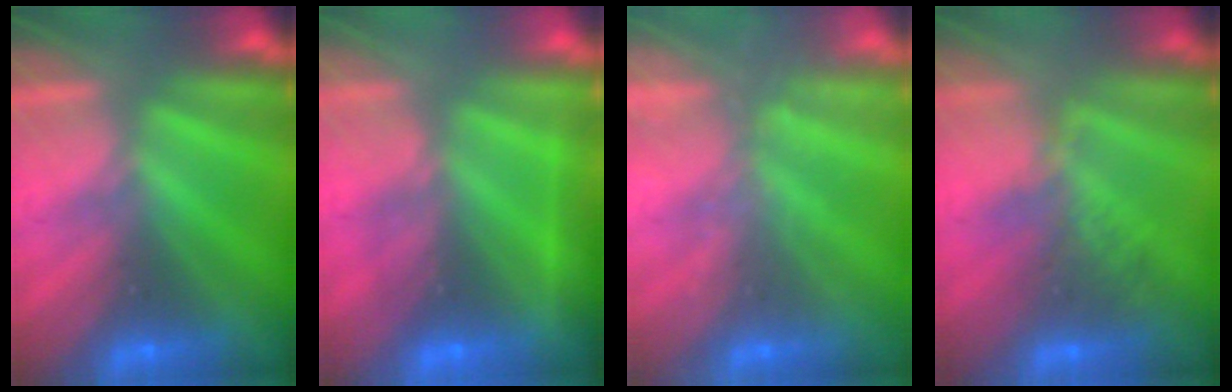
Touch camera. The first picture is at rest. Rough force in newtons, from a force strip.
{"total": 2.3}
{"total": 1.6}
{"total": 2.4}